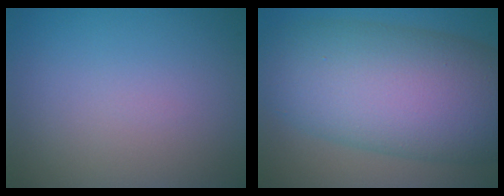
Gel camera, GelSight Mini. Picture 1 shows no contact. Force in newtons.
{"total": 13.0, "press": 13.0, "slide": 0.4}